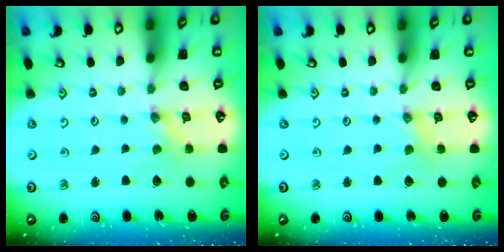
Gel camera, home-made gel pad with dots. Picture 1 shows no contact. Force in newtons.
{"total": 1.6, "press": 1.6, "slide": 0.3}